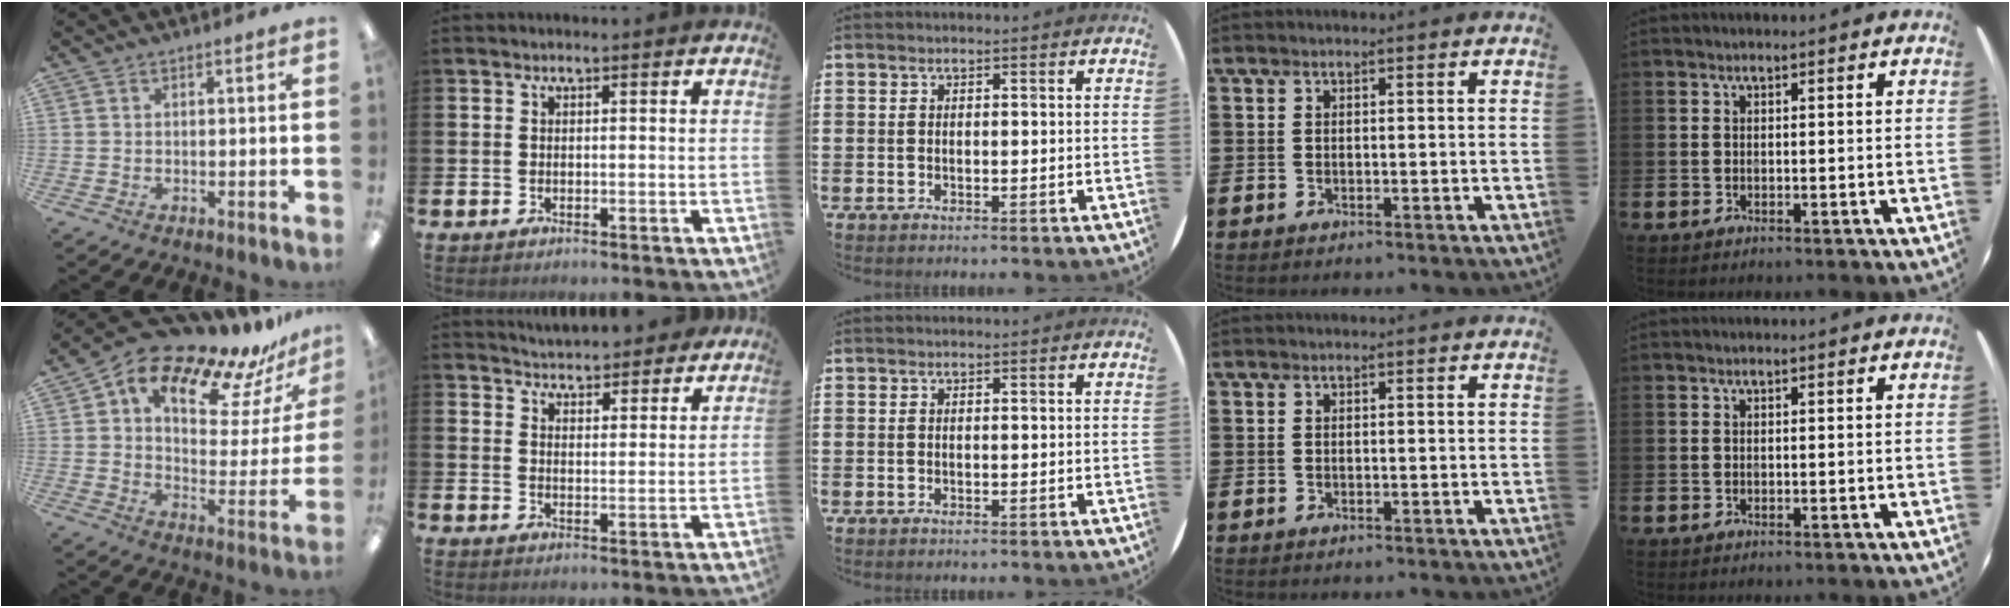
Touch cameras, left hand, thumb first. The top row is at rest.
{"thumb": {"total": 17.0, "force": [12.7, 7.0, 8.8], "torque": [-0.144, -0.093, 0.210]}, "index": {"total": 5.1, "force": [5.0, 0.9, -0.3], "torque": [-0.008, -0.034, 0.090]}}